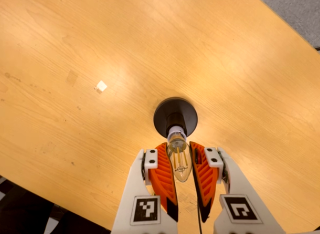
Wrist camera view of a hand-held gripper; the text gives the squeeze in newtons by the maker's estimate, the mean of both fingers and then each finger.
{"total": 21.2, "left": 25.8, "right": 16.5}